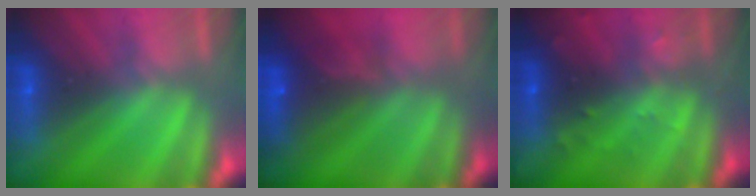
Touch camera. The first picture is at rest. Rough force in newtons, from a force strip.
{"total": 7.2}
{"total": 2.9}